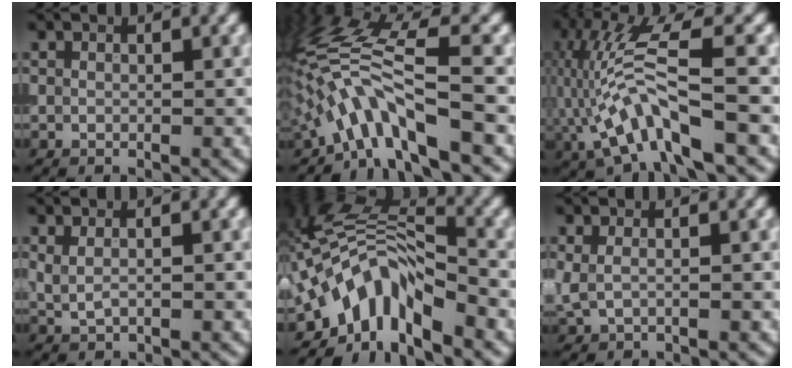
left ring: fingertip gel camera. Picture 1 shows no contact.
{"total": 7.8, "force": [-3.1, 1.9, 6.9], "torque": [-0.131, 0.017, -0.069]}
{"total": 9.1, "force": [-2.2, 2.5, 8.4], "torque": [-0.186, 0.009, -0.047]}
{"total": 1.4, "force": [0.6, 0.7, 1.0], "torque": [-0.020, -0.008, 0.015]}
{"total": 7.0, "force": [-3.7, 3.1, 5.0], "torque": [-0.070, 0.008, -0.080]}
{"total": 1.2, "force": [0.5, 0.6, 0.9], "torque": [-0.021, -0.003, 0.011]}